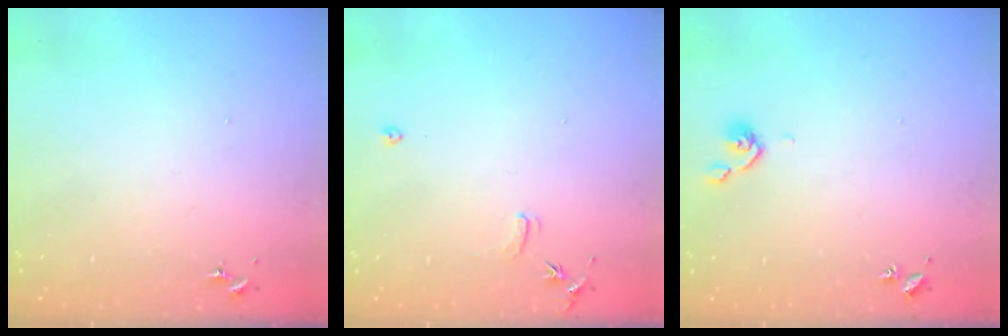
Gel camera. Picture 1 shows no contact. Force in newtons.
{"total": 6.9, "press": 6.9, "slide": 0.7}
{"total": 5.0, "press": 4.9, "slide": 1.2}